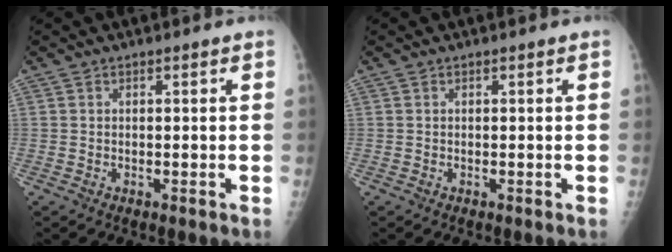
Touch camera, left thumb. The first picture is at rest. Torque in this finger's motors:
{"motor_torque": [0.00, 0.00, -0.05, -0.05, 0.00]}